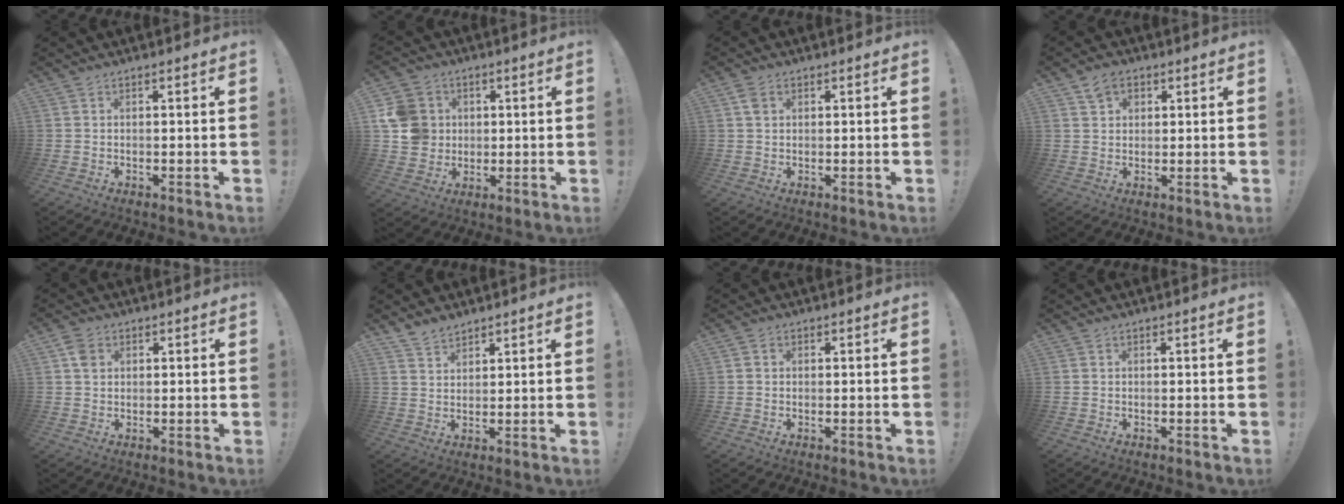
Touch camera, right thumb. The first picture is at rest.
{"total": 10.8, "force": [2.4, 9.9, 3.6], "torque": [-0.072, -0.003, 0.053]}
{"total": 3.0, "force": [1.3, 2.1, 1.8], "torque": [-0.027, 0.000, 0.024]}
{"total": 4.7, "force": [2.6, 3.6, 1.6], "torque": [-0.023, -0.005, 0.049]}
{"total": 4.3, "force": [1.5, 3.4, 2.3], "torque": [-0.036, 0.005, 0.031]}
{"total": 4.7, "force": [4.1, 1.9, 1.0], "torque": [-0.016, -0.027, 0.078]}
{"total": 1.0, "force": [0.1, 1.0, 0.2], "torque": [-0.005, 0.004, 0.002]}
{"total": 0.0}